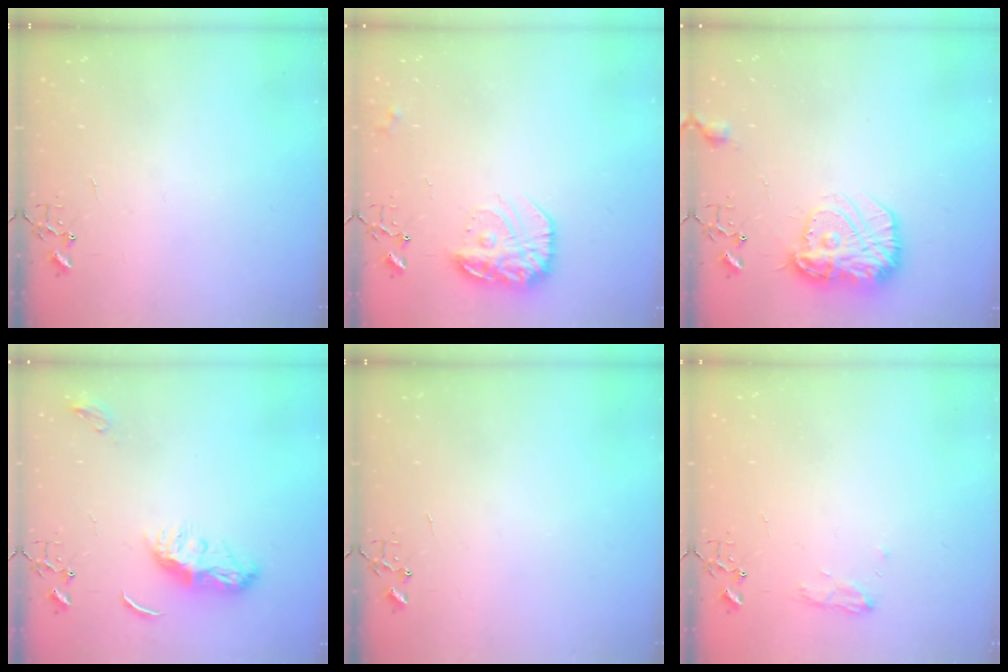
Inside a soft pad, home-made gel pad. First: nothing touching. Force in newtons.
{"total": 14.9, "press": 14.9, "slide": 0.7}
{"total": 16.1, "press": 16.0, "slide": 1.5}
{"total": 8.7, "press": 8.7, "slide": 0.3}
{"total": 0.0}
{"total": 8.0, "press": 8.0, "slide": 0.8}